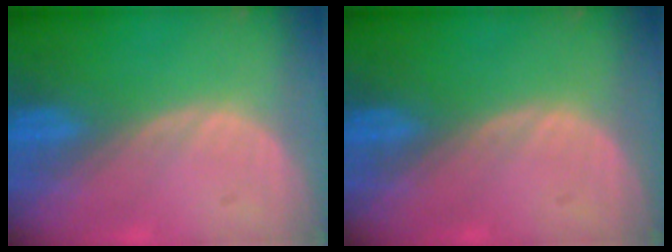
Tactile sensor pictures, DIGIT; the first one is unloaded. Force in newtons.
{"total": 0.0}